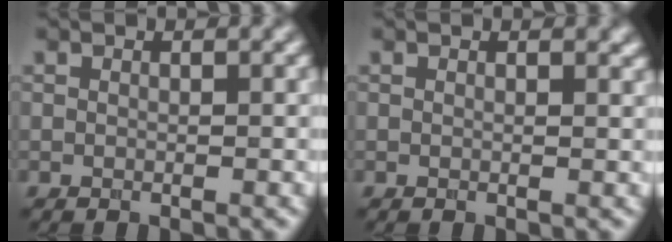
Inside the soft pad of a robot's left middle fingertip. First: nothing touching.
{"total": 0.7, "force": [0.6, 0.1, 0.3], "torque": [-0.002, 0.001, 0.009]}